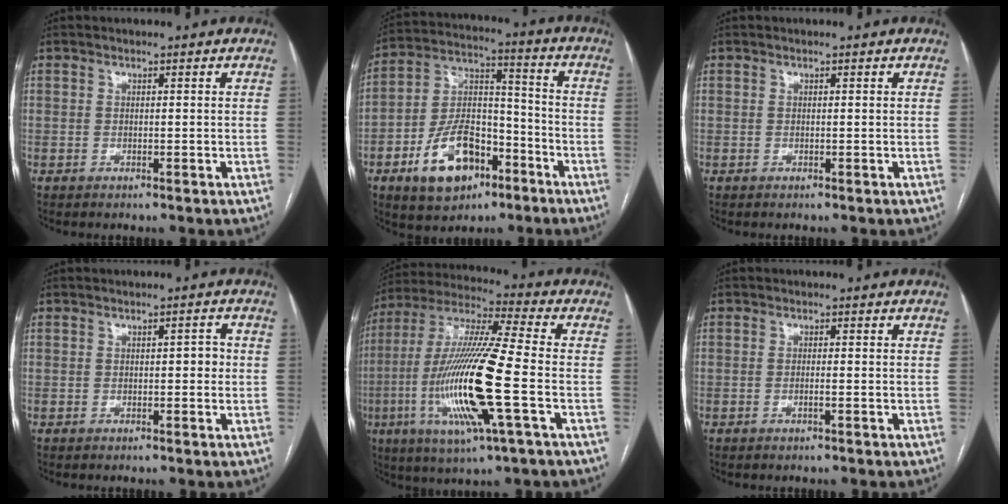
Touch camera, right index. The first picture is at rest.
{"total": 13.9, "force": [-7.0, 7.8, 9.2], "torque": [-0.177, 0.020, -0.115]}
{"total": 0.0}
{"total": 1.8, "force": [0.0, 0.8, 1.6], "torque": [-0.016, 0.007, -0.001]}
{"total": 19.5, "force": [-4.6, 1.1, 18.9], "torque": [-0.393, -0.016, -0.088]}
{"total": 0.8, "force": [-0.3, -0.1, 0.7], "torque": [-0.014, 0.000, -0.006]}